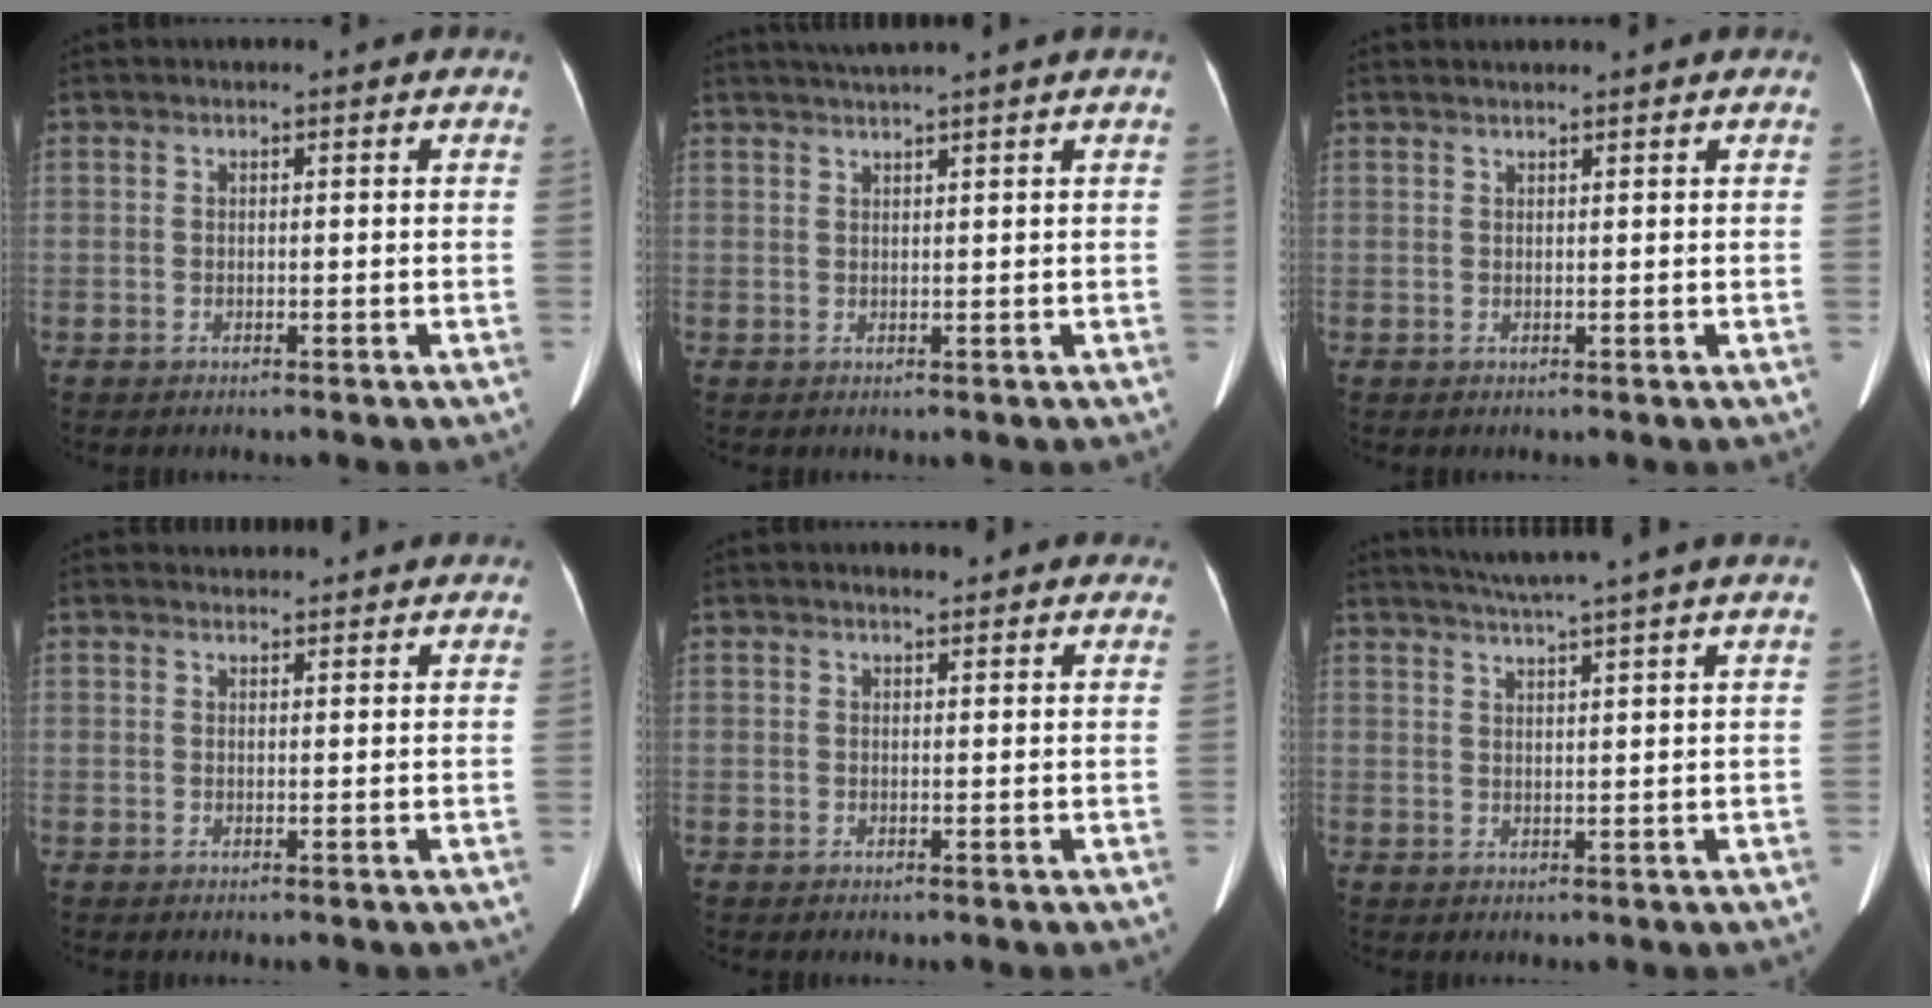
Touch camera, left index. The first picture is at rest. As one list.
[{"total": 3.6, "force": [2.9, -1.2, 1.6], "torque": [-0.020, 0.016, 0.053]}, {"total": 1.7, "force": [1.7, -0.1, 0.4], "torque": [-0.007, 0.016, 0.030]}, {"total": 5.2, "force": [5.1, 0.7, 0.6], "torque": [-0.008, 0.024, 0.053]}, {"total": 5.1, "force": [4.6, 1.2, 1.7], "torque": [-0.013, 0.012, 0.045]}, {"total": 10.6, "force": [9.0, -1.8, 5.4], "torque": [-0.086, 0.010, 0.116]}]